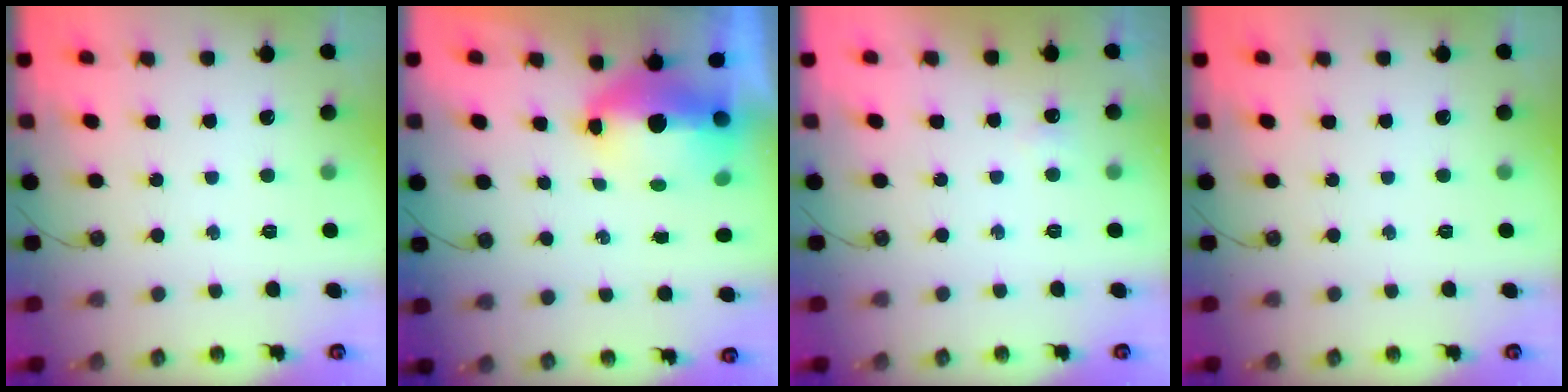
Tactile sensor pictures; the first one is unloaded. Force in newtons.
{"total": 12.9, "press": 9.2, "slide": 9.1}
{"total": 2.7, "press": 2.7, "slide": 0.6}
{"total": 0.0}